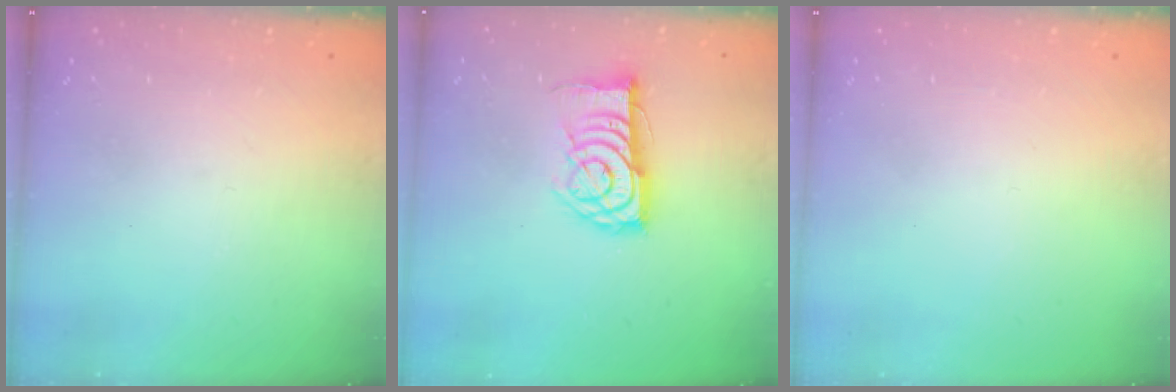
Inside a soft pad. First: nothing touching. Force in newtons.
{"total": 11.9, "press": 11.9, "slide": 0.8}
{"total": 1.8, "press": 1.8, "slide": 0.2}